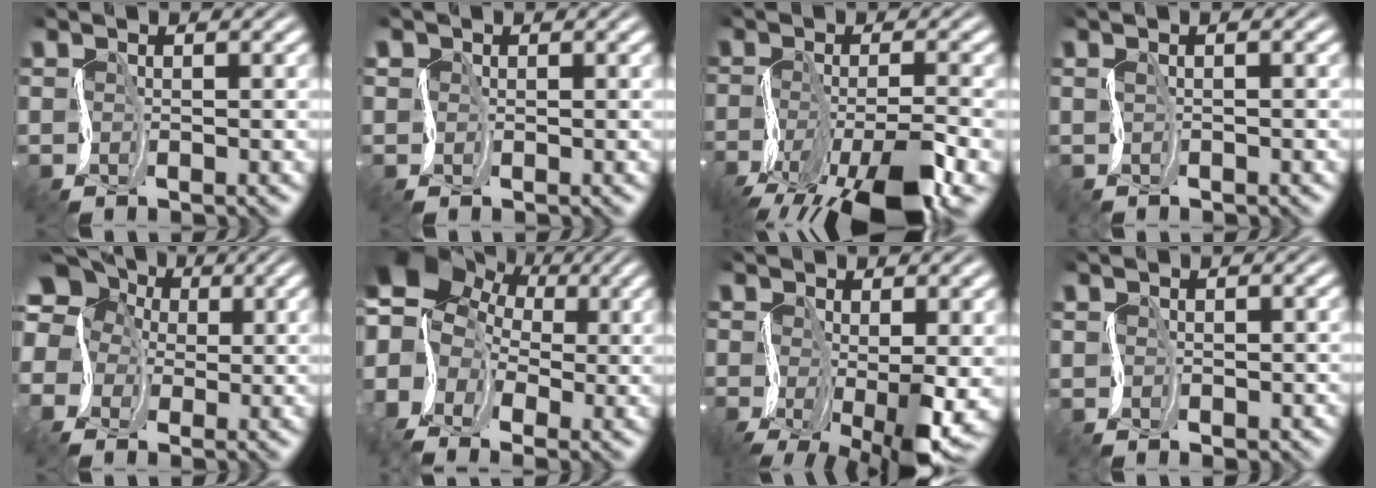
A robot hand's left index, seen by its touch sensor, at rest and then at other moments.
{"total": 1.7, "force": [0.3, 1.5, 0.6], "torque": [0.004, 0.011, 0.000]}
{"total": 9.2, "force": [-5.7, 2.2, 6.8], "torque": [-0.126, -0.012, -0.102]}
{"total": 0.8, "force": [0.6, 0.0, 0.6], "torque": [-0.015, 0.006, 0.006]}
{"total": 10.6, "force": [1.6, 9.2, 5.0], "torque": [-0.124, 0.045, -0.030]}
{"total": 10.6, "force": [1.5, 8.5, 6.2], "torque": [-0.119, 0.022, 0.013]}
{"total": 7.6, "force": [-2.7, 2.8, 6.5], "torque": [-0.114, -0.012, -0.042]}
{"total": 0.6, "force": [-0.3, 0.5, 0.3], "torque": [-0.002, -0.001, -0.005]}